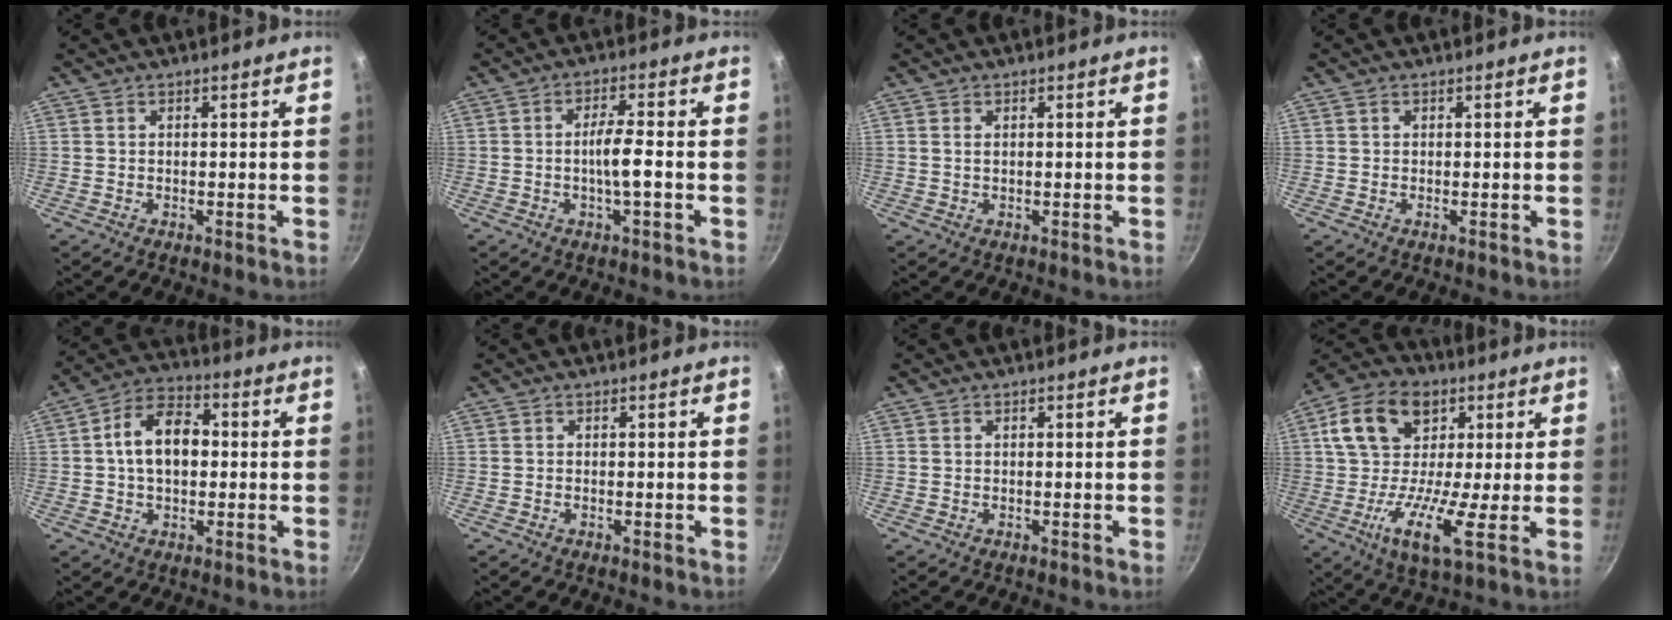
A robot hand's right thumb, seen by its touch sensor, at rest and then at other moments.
{"total": 5.1, "force": [-1.2, 0.6, 4.9], "torque": [-0.093, 0.015, -0.024]}
{"total": 1.0, "force": [0.3, 0.6, 0.7], "torque": [-0.013, 0.001, 0.005]}
{"total": 0.0}
{"total": 11.3, "force": [0.7, 7.4, 8.5], "torque": [-0.116, 0.029, -0.002]}
{"total": 0.0}
{"total": 0.0}
{"total": 16.5, "force": [1.6, 9.3, 13.5], "torque": [-0.229, 0.007, 0.000]}